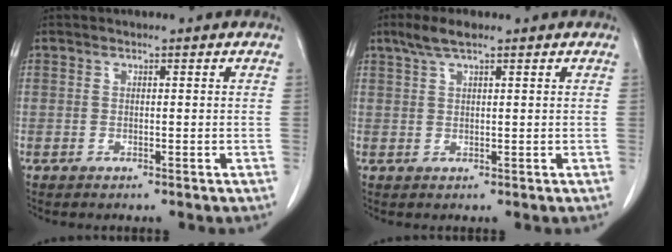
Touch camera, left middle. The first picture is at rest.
{"total": 3.3, "force": [2.3, 0.5, 2.3], "torque": [-0.054, 0.011, 0.048]}